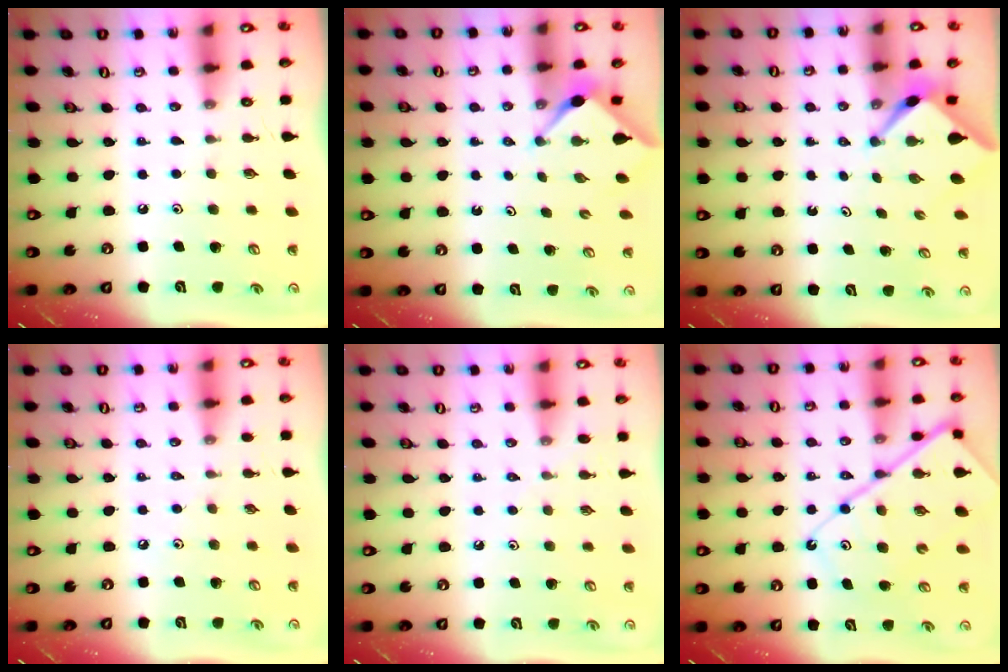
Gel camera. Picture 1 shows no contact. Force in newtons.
{"total": 2.9, "press": 2.9, "slide": 0.3}
{"total": 2.5, "press": 2.5, "slide": 0.3}
{"total": 2.1, "press": 2.1, "slide": 0.4}
{"total": 3.5, "press": 3.4, "slide": 0.7}
{"total": 14.5, "press": 14.5, "slide": 1.3}